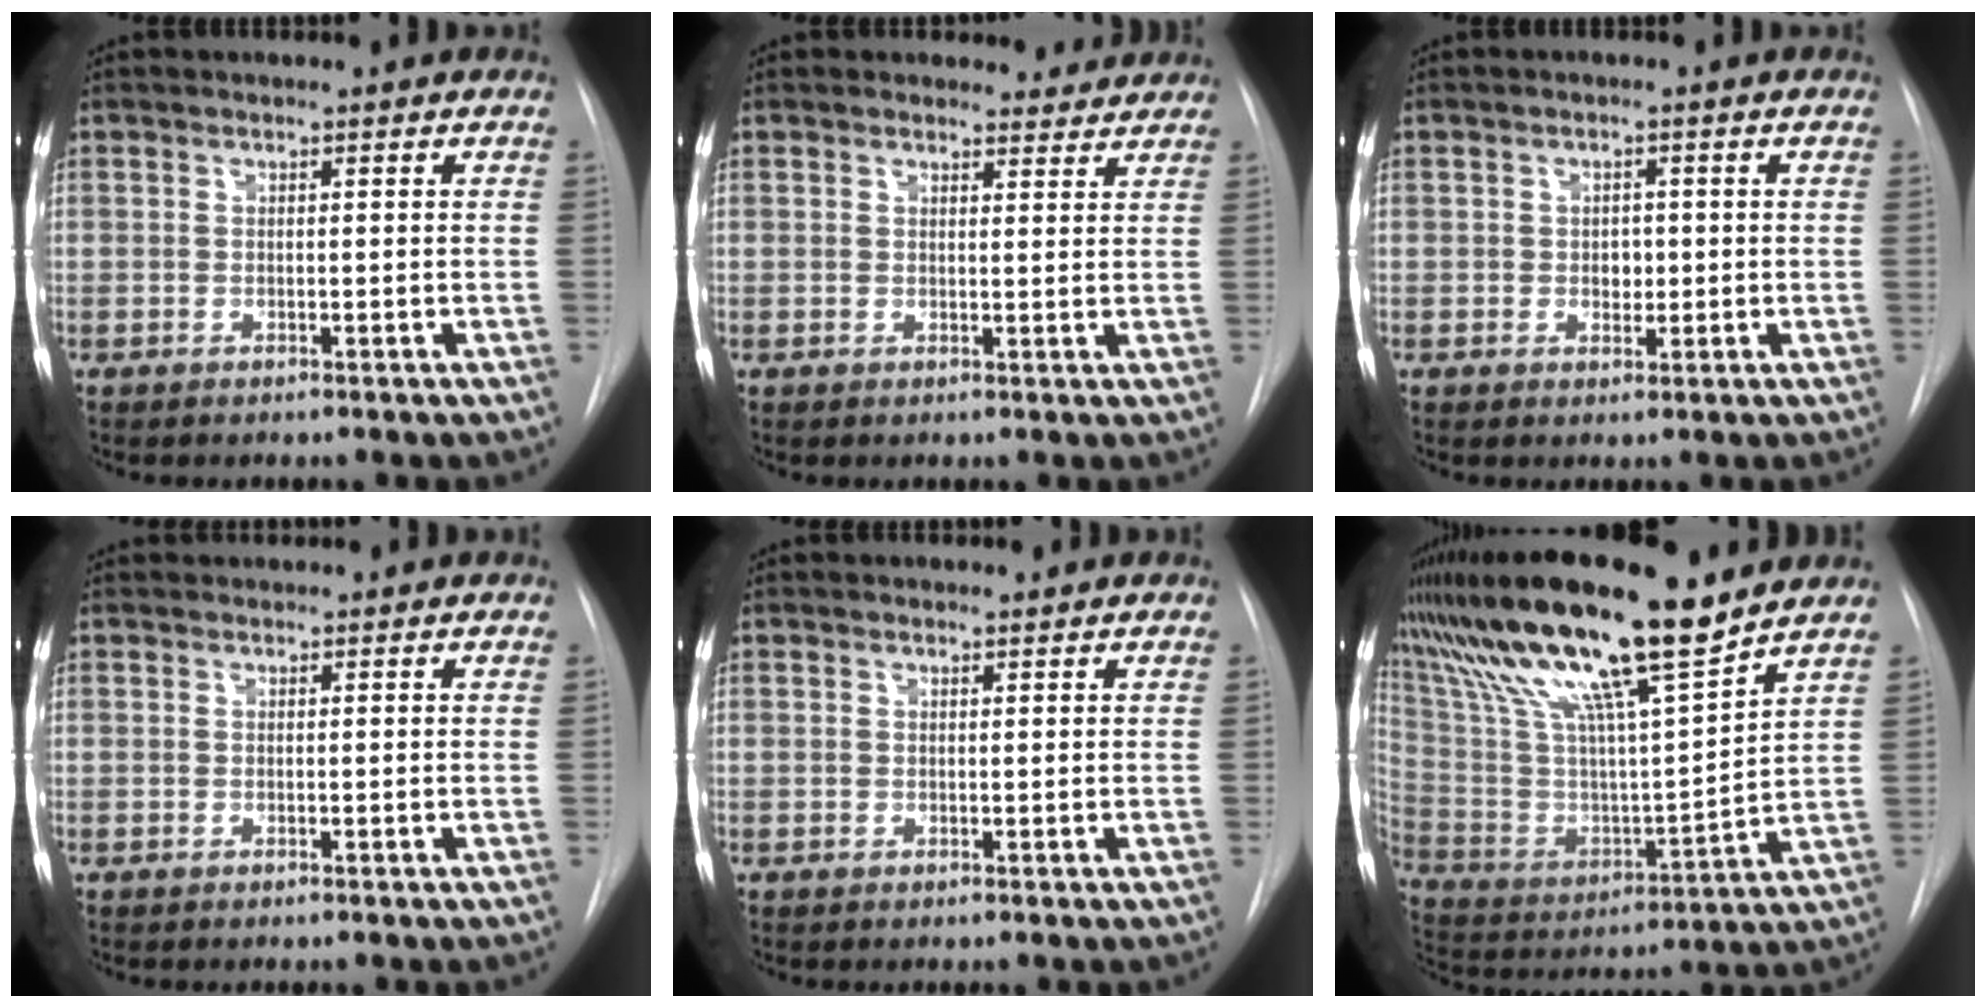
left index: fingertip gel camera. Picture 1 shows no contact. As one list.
[{"total": 3.5, "force": [3.3, 1.1, -0.4], "torque": [0.006, -0.007, 0.031]}, {"total": 2.2, "force": [0.1, 1.6, 1.5], "torque": [-0.021, 0.000, 0.004]}, {"total": 1.6, "force": [1.6, 0.2, 0.1], "torque": [-0.007, 0.022, 0.028]}, {"total": 1.1, "force": [1.1, 0.1, 0.1], "torque": [-0.008, 0.002, 0.019]}, {"total": 22.4, "force": [16.2, 1.2, 15.4], "torque": [-0.297, 0.018, 0.300]}]